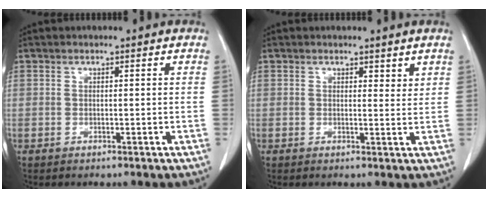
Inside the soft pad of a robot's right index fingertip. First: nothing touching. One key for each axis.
{"total": 2.0, "fx": 1.7, "fy": 0.8, "fz": 0.7, "tx": -0.004, "ty": -0.008, "tz": 0.020}